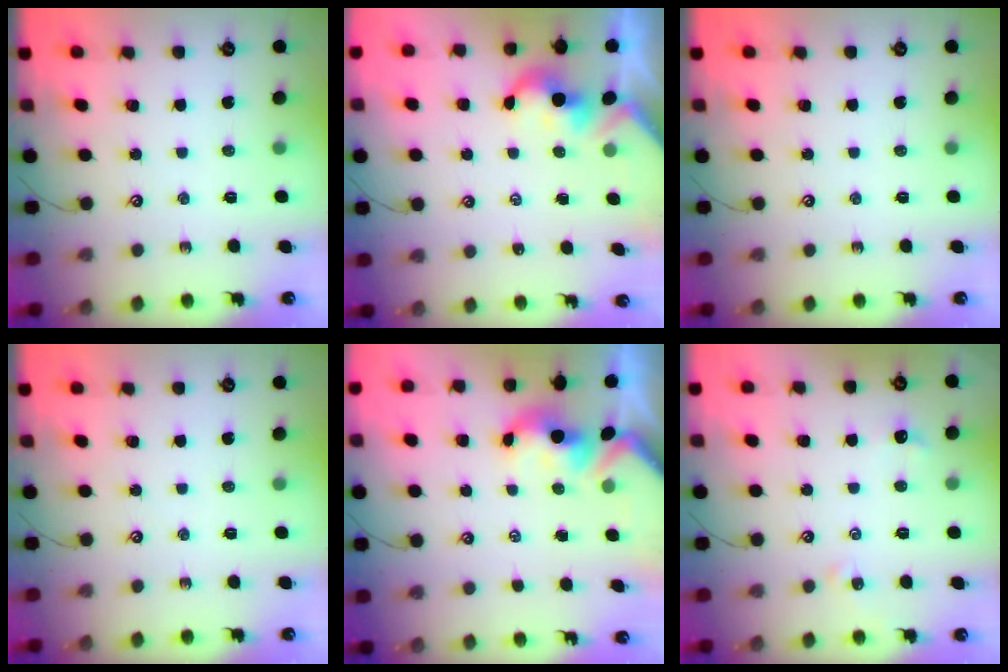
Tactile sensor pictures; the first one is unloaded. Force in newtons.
{"total": 2.0, "press": 1.9, "slide": 0.4}
{"total": 0.0}
{"total": 0.0}
{"total": 1.5, "press": 1.3, "slide": 0.7}
{"total": 1.9, "press": 1.8, "slide": 0.5}